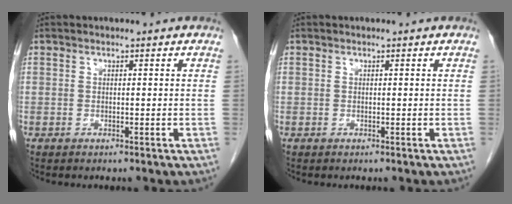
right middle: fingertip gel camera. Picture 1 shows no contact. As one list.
[{"total": 0.0}]